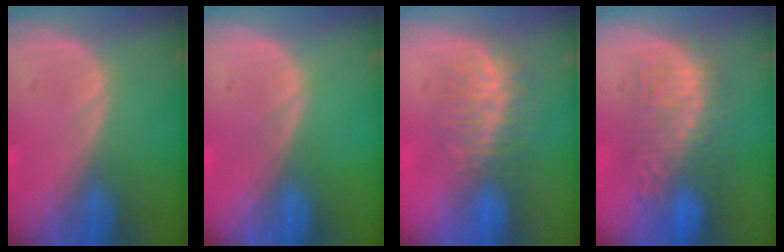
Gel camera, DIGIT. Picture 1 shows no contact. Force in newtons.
{"total": 0.0}
{"total": 8.1, "press": 7.5, "slide": 3.0}
{"total": 9.9, "press": 9.3, "slide": 3.4}